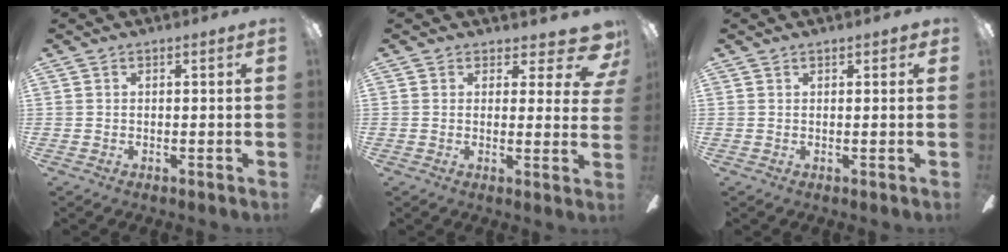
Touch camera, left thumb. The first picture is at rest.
{"total": 7.1, "force": [4.7, 3.2, 4.3], "torque": [-0.041, -0.032, 0.081]}
{"total": 1.3, "force": [0.9, 0.4, 0.8], "torque": [-0.017, 0.001, 0.015]}